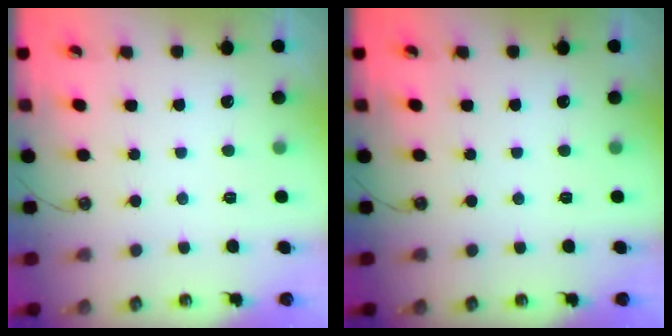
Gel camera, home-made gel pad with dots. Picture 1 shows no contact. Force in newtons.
{"total": 0.0}